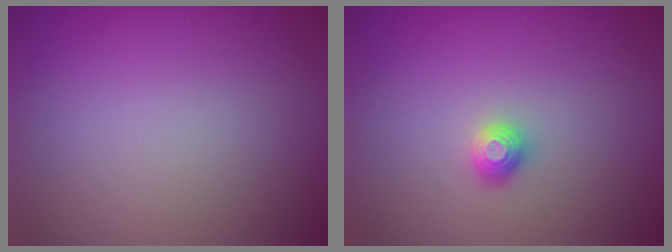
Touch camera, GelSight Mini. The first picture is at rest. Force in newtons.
{"total": 1.1, "press": 1.1, "slide": 0.3}